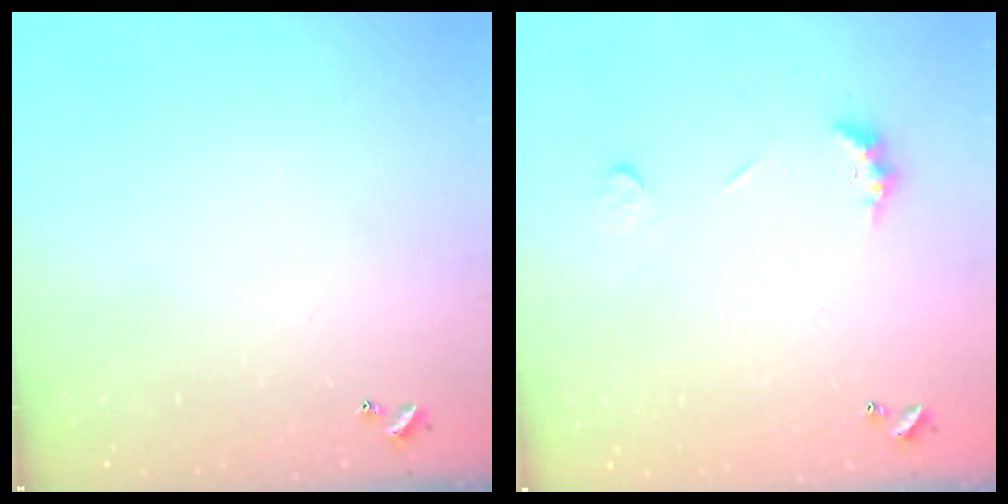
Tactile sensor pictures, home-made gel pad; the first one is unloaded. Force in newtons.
{"total": 2.5, "press": 2.4, "slide": 0.7}